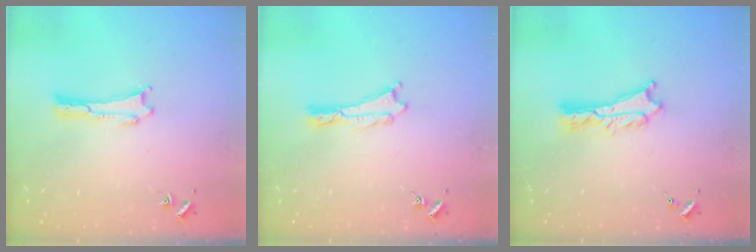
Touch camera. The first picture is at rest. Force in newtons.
{"total": 0.0}
{"total": 2.7, "press": 2.6, "slide": 0.3}